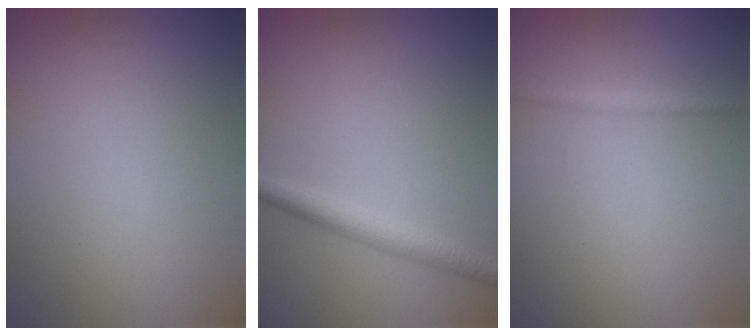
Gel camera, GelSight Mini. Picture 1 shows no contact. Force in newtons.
{"total": 2.4, "press": 2.4, "slide": 0.1}
{"total": 0.8, "press": 0.8, "slide": 0.0}